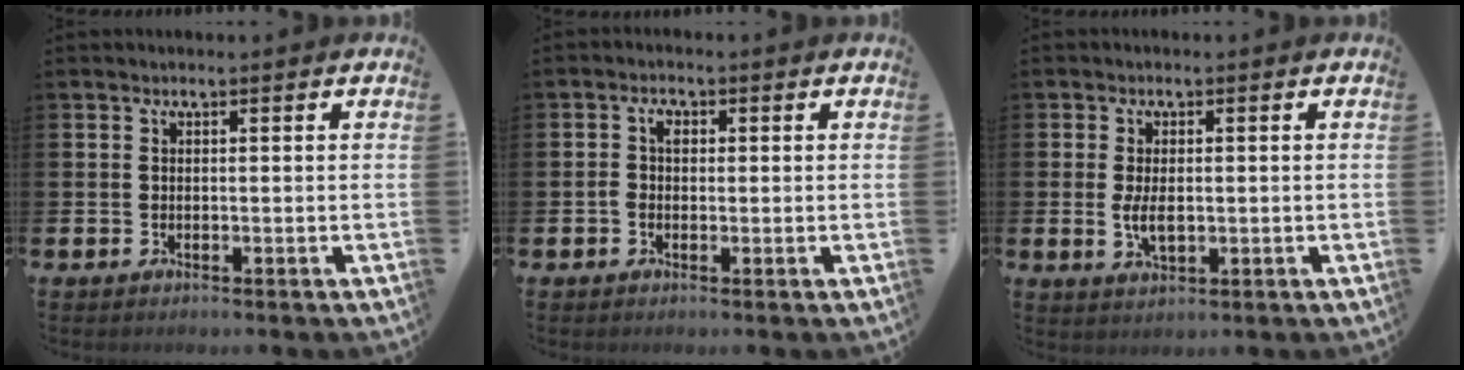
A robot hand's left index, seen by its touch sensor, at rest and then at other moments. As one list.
[{"total": 2.1, "force": [0.0, 1.4, 1.5], "torque": [-0.014, 0.003, -0.006]}, {"total": 3.3, "force": [0.0, 1.7, 2.8], "torque": [-0.042, 0.000, -0.003]}]